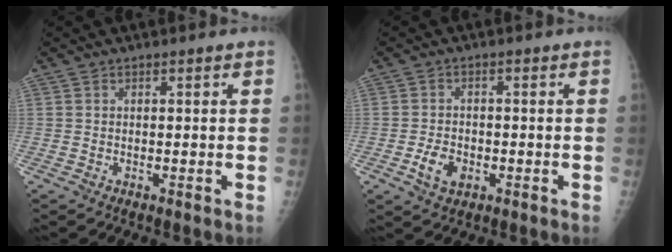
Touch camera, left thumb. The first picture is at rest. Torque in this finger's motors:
{"motor_torque": [-0.01, 0.05, 0.02, -0.01, 0.00]}